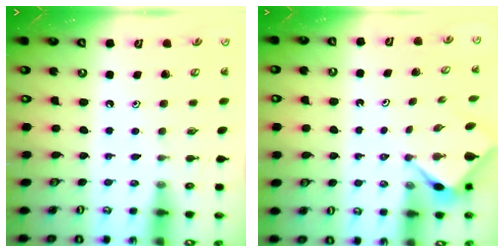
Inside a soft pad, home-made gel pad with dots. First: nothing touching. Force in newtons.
{"total": 3.1, "press": 3.1, "slide": 0.3}